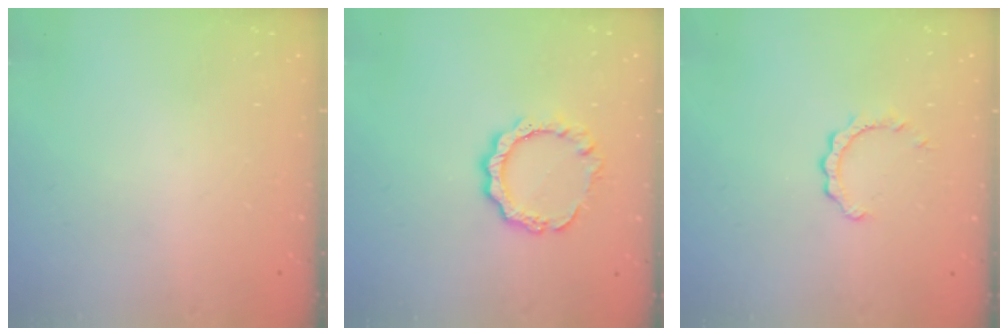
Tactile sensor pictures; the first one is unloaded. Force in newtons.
{"total": 8.4, "press": 8.4, "slide": 0.4}
{"total": 2.6, "press": 2.6, "slide": 0.2}